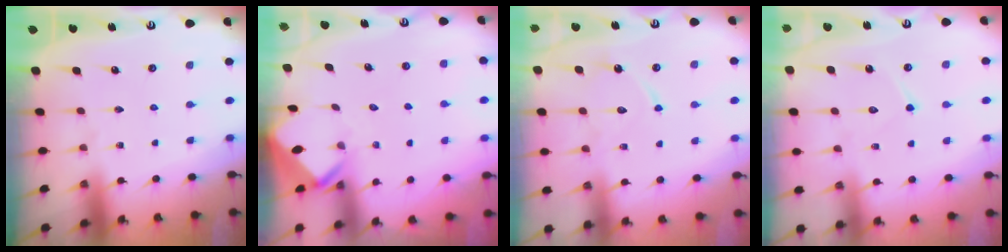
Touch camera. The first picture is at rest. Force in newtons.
{"total": 2.8, "press": 2.8, "slide": 0.1}
{"total": 9.6, "press": 9.6, "slide": 0.8}
{"total": 6.3, "press": 6.3, "slide": 0.6}